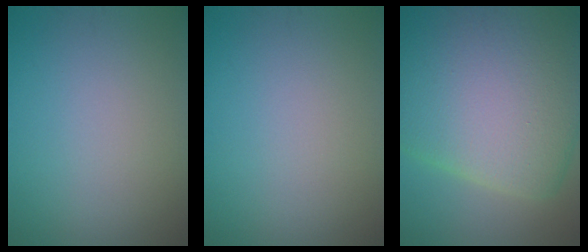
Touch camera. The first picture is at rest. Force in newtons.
{"total": 0.0}
{"total": 15.9, "press": 15.9, "slide": 1.0}